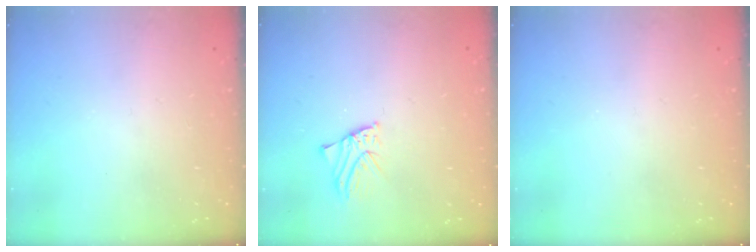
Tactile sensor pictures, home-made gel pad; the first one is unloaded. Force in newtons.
{"total": 1.7, "press": 1.7, "slide": 0.1}
{"total": 0.0}